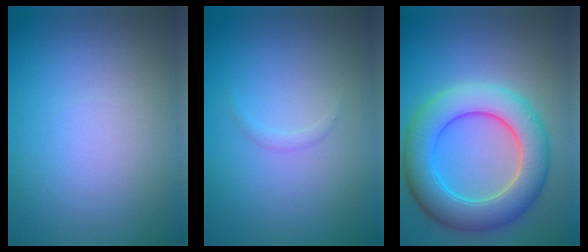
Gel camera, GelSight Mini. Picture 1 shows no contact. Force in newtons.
{"total": 0.5, "press": 0.5, "slide": 0.0}
{"total": 7.8, "press": 7.8, "slide": 0.4}